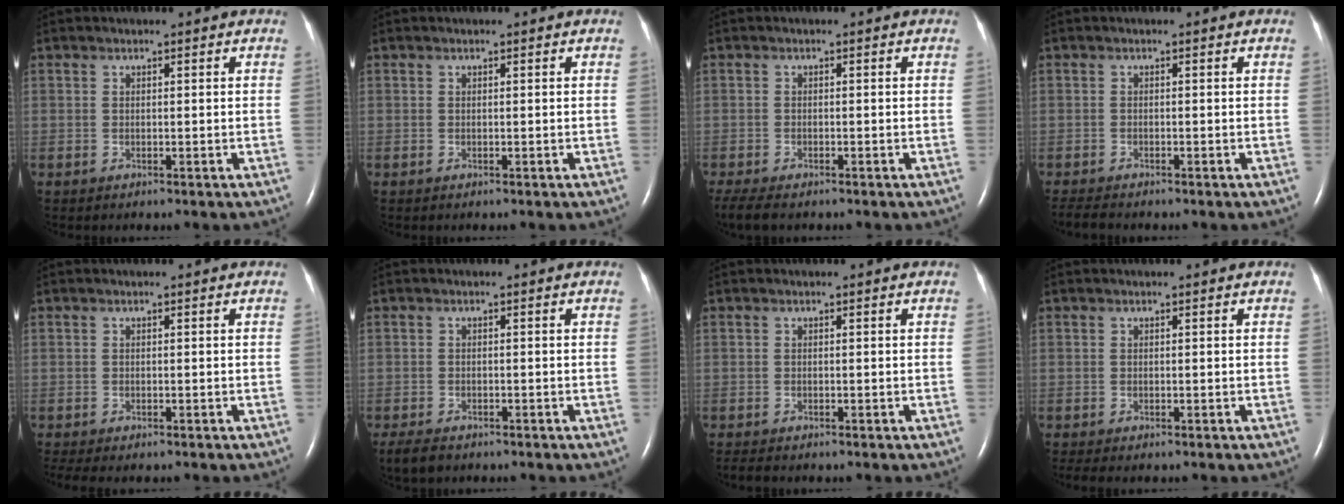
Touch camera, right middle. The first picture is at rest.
{"total": 0.0}
{"total": 5.3, "force": [-4.1, 1.7, 2.9], "torque": [-0.058, -0.017, -0.066]}
{"total": 2.5, "force": [-2.3, 0.2, 0.9], "torque": [-0.022, -0.011, -0.038]}
{"total": 3.7, "force": [-3.0, 1.1, 1.9], "torque": [-0.032, -0.010, -0.042]}
{"total": 3.5, "force": [-2.8, 1.4, 1.6], "torque": [-0.033, -0.008, -0.043]}
{"total": 1.2, "force": [-1.1, 0.2, 0.5], "torque": [-0.016, -0.005, -0.016]}
{"total": 1.7, "force": [-1.4, 0.4, 0.9], "torque": [-0.017, -0.007, -0.019]}